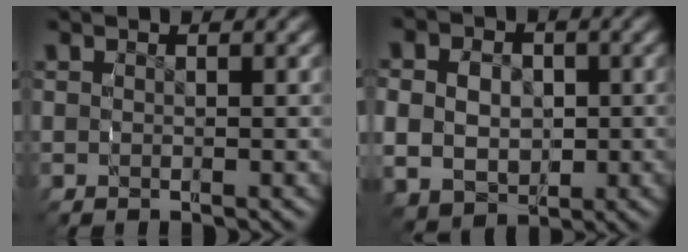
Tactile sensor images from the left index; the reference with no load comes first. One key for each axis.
{"total": 7.1, "fx": -0.7, "fy": 6.0, "fz": 3.6, "tx": -0.083, "ty": -0.032, "tz": -0.004}